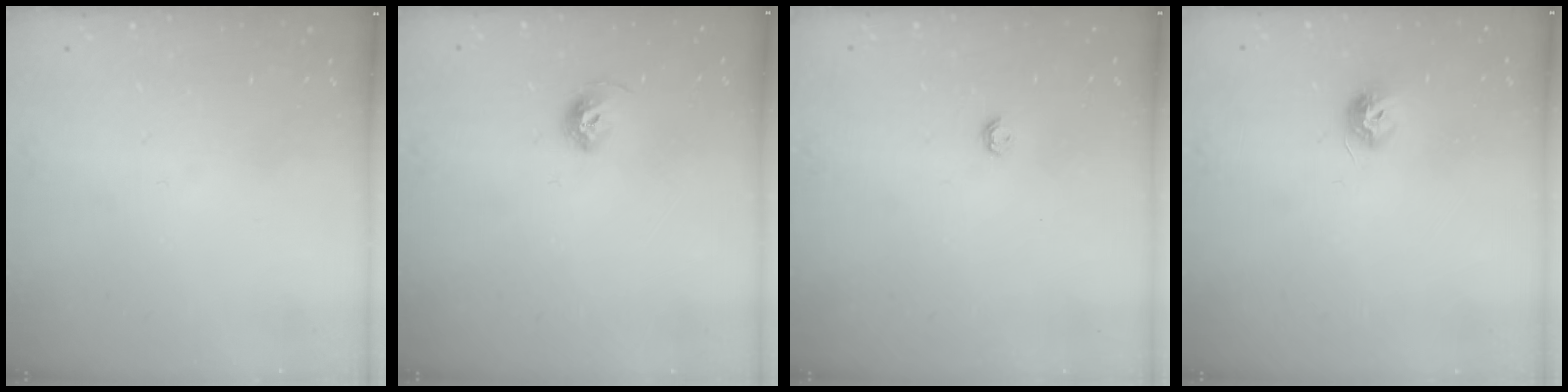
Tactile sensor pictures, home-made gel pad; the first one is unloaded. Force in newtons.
{"total": 7.3, "press": 7.3, "slide": 0.8}
{"total": 3.9, "press": 3.9, "slide": 0.5}
{"total": 7.0, "press": 6.9, "slide": 0.5}